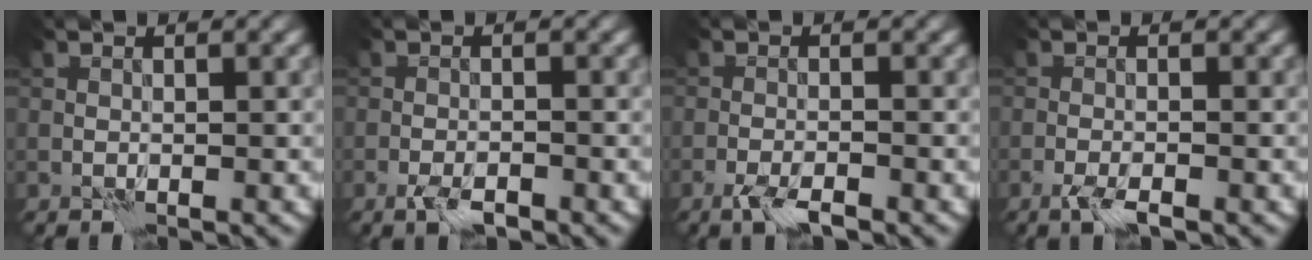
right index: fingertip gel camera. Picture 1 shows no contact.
{"total": 2.1, "force": [-1.3, 0.6, 1.5], "torque": [-0.031, -0.001, -0.027]}
{"total": 2.4, "force": [-1.7, 0.4, 1.6], "torque": [-0.039, -0.003, -0.036]}
{"total": 1.9, "force": [-1.2, 0.3, 1.4], "torque": [-0.035, -0.002, -0.027]}